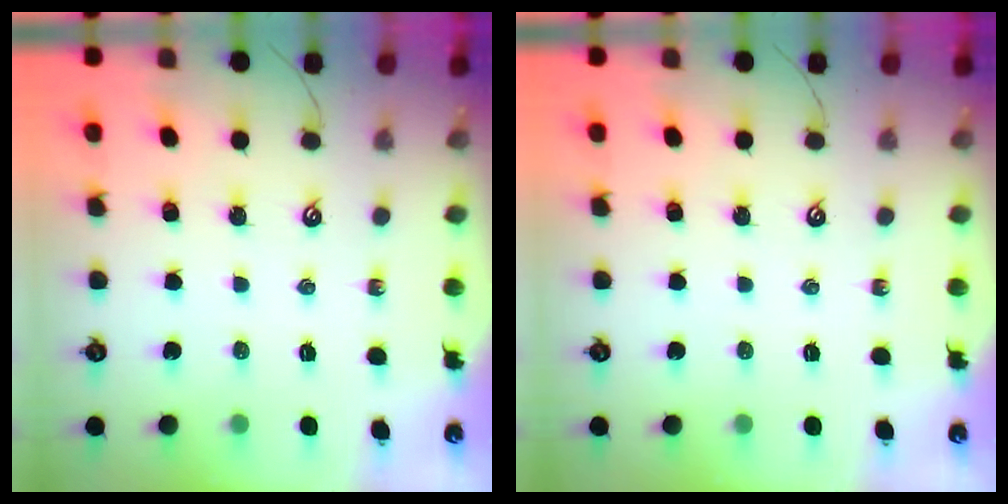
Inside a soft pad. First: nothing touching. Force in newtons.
{"total": 0.0}